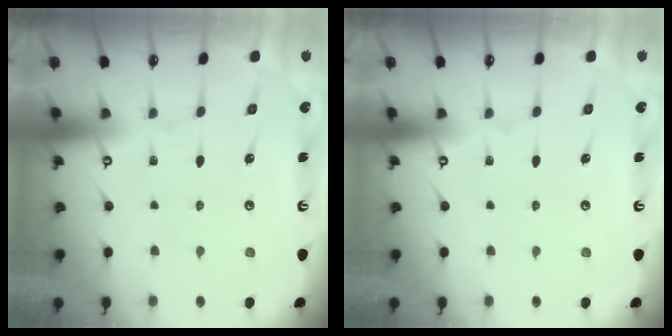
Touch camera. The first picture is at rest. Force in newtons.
{"total": 0.0}